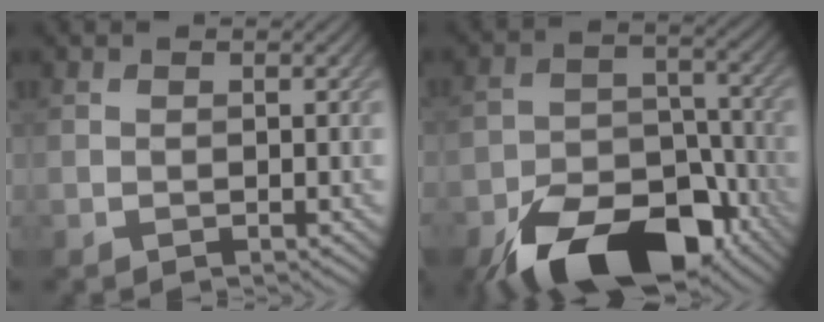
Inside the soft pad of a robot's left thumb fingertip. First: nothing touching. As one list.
[{"total": 16.4, "force": [-11.0, 8.5, 8.8], "torque": [-0.156, -0.031, -0.174]}]